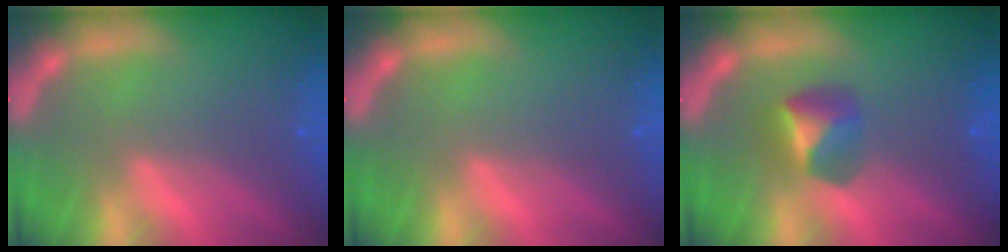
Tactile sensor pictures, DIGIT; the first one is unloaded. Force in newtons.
{"total": 0.0}
{"total": 2.9}